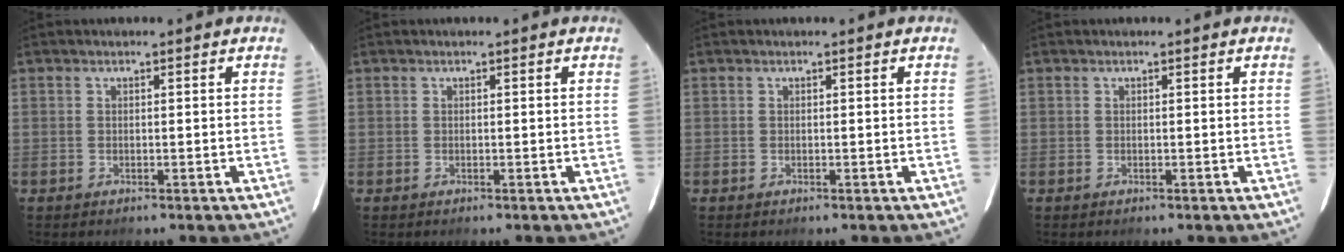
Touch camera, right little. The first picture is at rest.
{"total": 0.0}
{"total": 0.0}
{"total": 0.0}